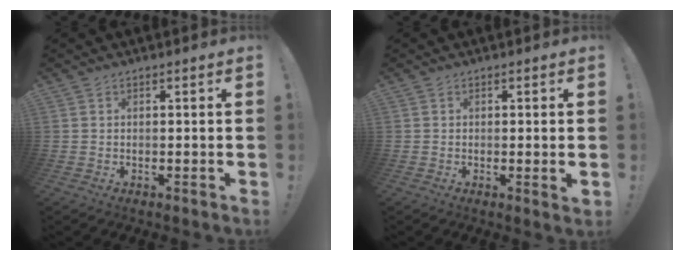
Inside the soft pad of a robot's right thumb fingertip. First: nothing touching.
{"total": 1.8, "force": [0.2, 0.0, 1.8], "torque": [-0.019, -0.006, 0.002]}